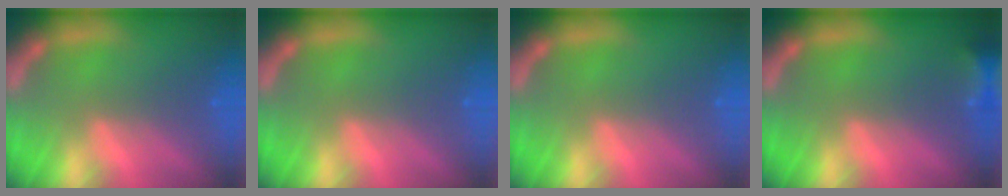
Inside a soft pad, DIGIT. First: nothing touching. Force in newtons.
{"total": 0.0}
{"total": 0.0}
{"total": 3.9}